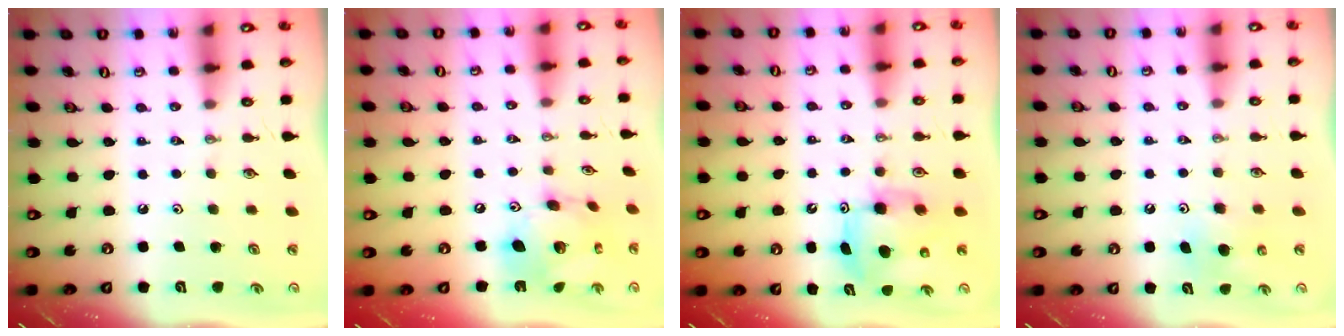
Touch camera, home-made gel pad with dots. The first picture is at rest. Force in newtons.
{"total": 16.8, "press": 16.7, "slide": 1.8}
{"total": 8.1, "press": 8.0, "slide": 0.6}
{"total": 6.1, "press": 6.1, "slide": 0.5}